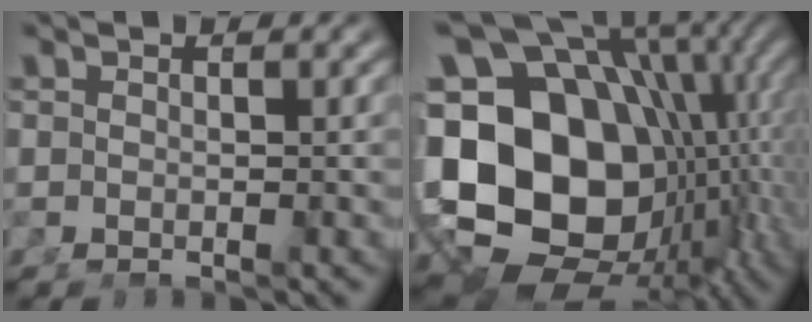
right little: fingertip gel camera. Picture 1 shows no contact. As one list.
[{"total": 30.1, "force": [-2.7, 22.0, 20.3], "torque": [-0.343, -0.070, -0.021]}]